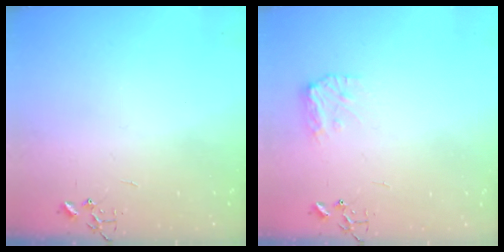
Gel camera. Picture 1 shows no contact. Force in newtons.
{"total": 8.7, "press": 8.7, "slide": 0.5}